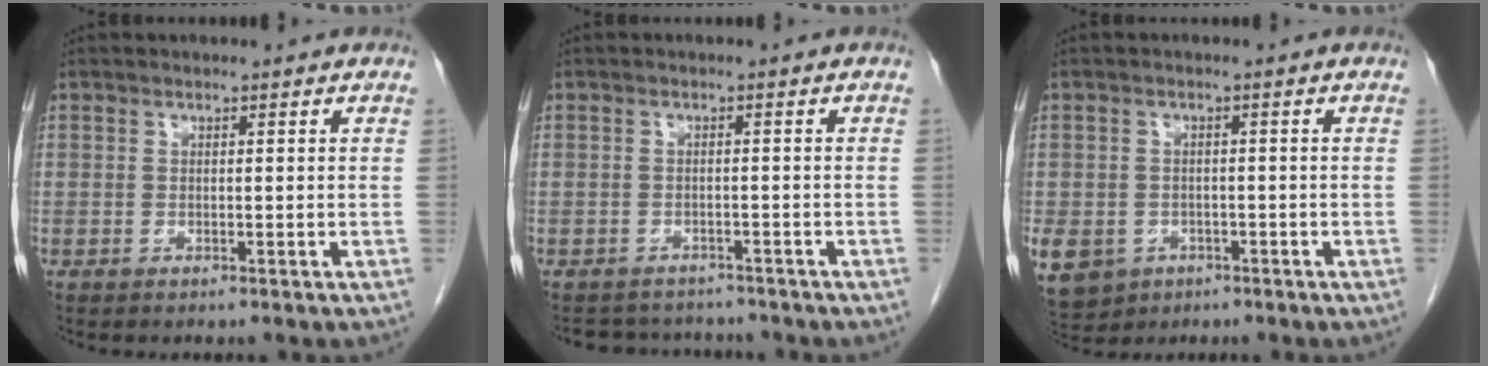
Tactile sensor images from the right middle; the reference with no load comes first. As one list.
[{"total": 5.7, "force": [-5.4, 1.7, 0.4], "torque": [-0.005, 0.005, -0.071]}, {"total": 15.3, "force": [-6.4, 12.5, 6.1], "torque": [-0.187, -0.007, -0.081]}]